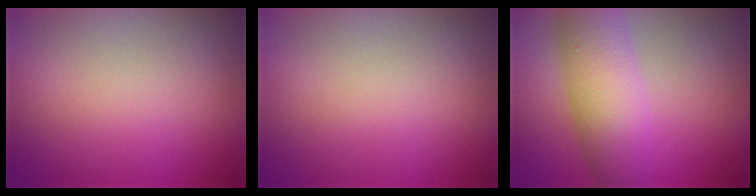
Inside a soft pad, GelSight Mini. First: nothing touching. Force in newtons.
{"total": 0.0}
{"total": 7.5, "press": 7.5, "slide": 0.2}